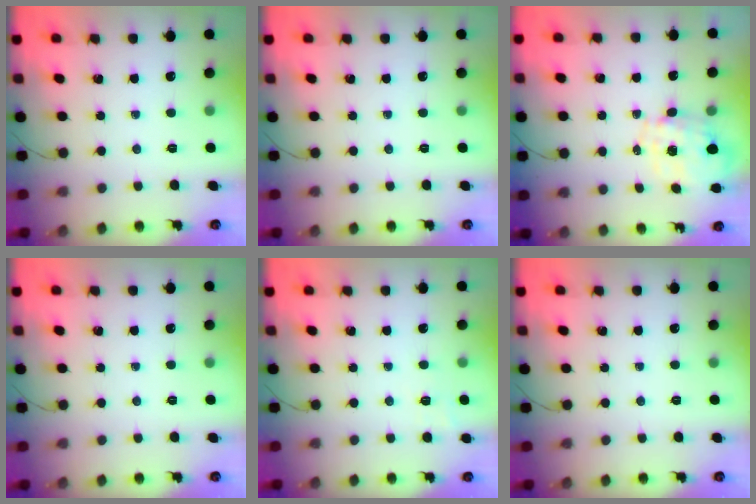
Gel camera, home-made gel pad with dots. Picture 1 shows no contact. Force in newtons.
{"total": 0.0}
{"total": 1.3, "press": 1.2, "slide": 0.4}
{"total": 0.0}
{"total": 5.7, "press": 5.3, "slide": 2.1}
{"total": 0.0}